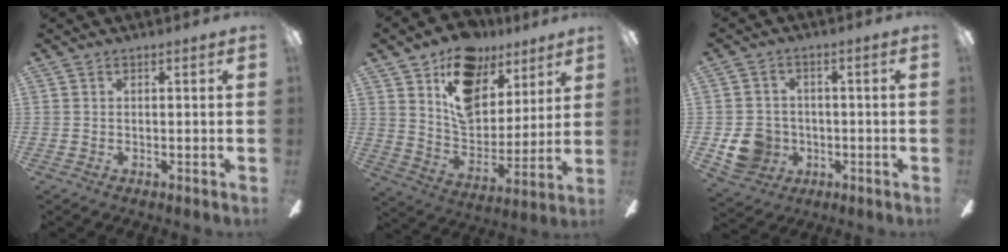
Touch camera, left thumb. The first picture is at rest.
{"total": 17.3, "force": [10.3, 11.2, 8.3], "torque": [-0.131, -0.056, 0.188]}
{"total": 8.2, "force": [-1.8, 7.5, 2.8], "torque": [-0.067, 0.011, -0.027]}